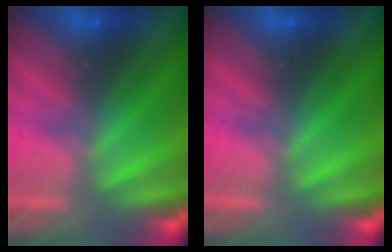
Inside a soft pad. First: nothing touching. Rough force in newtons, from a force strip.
{"total": 0.0}